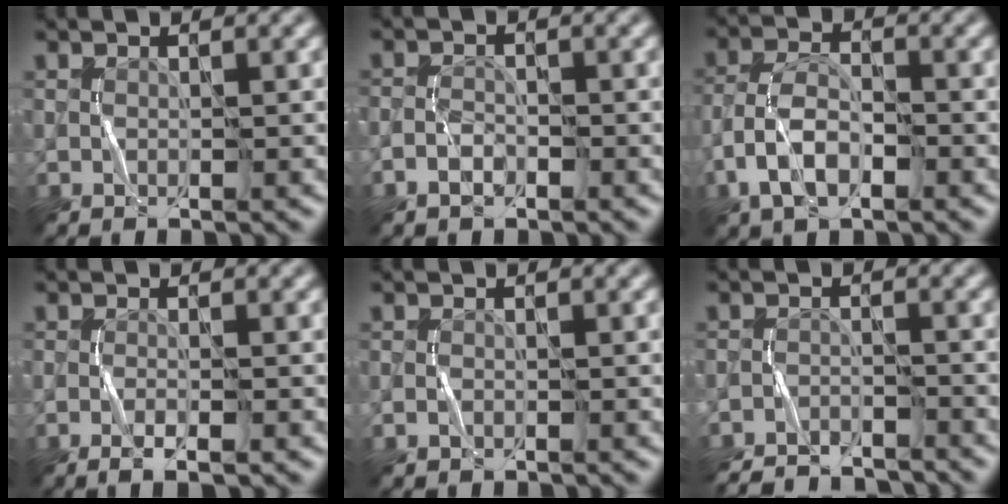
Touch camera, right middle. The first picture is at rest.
{"total": 1.7, "force": [-1.1, 1.0, 0.9], "torque": [-0.015, 0.004, -0.023]}
{"total": 4.9, "force": [-2.2, 2.5, 3.6], "torque": [-0.071, 0.004, -0.047]}
{"total": 2.2, "force": [-1.1, 0.4, 1.8], "torque": [-0.030, 0.002, -0.022]}
{"total": 0.7, "force": [-0.4, 0.5, 0.3], "torque": [-0.005, 0.000, -0.008]}
{"total": 5.4, "force": [-5.2, 1.1, 0.9], "torque": [-0.017, -0.011, -0.086]}